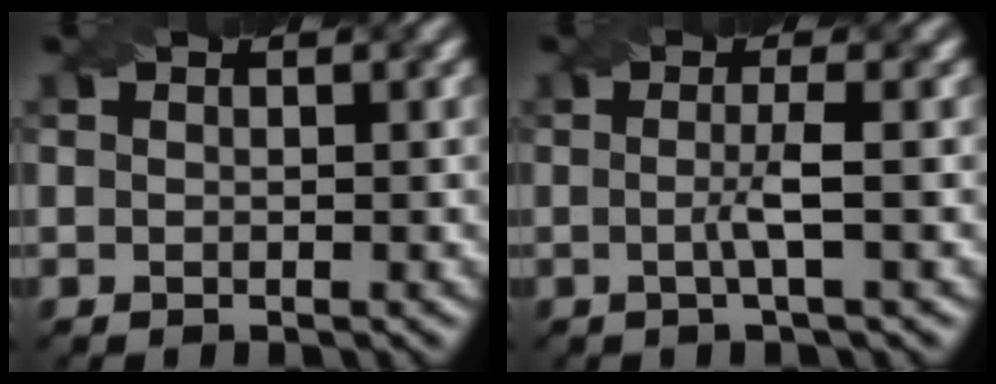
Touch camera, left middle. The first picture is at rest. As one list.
[{"total": 2.4, "force": [-0.3, 0.4, 2.4], "torque": [-0.047, -0.006, -0.010]}]